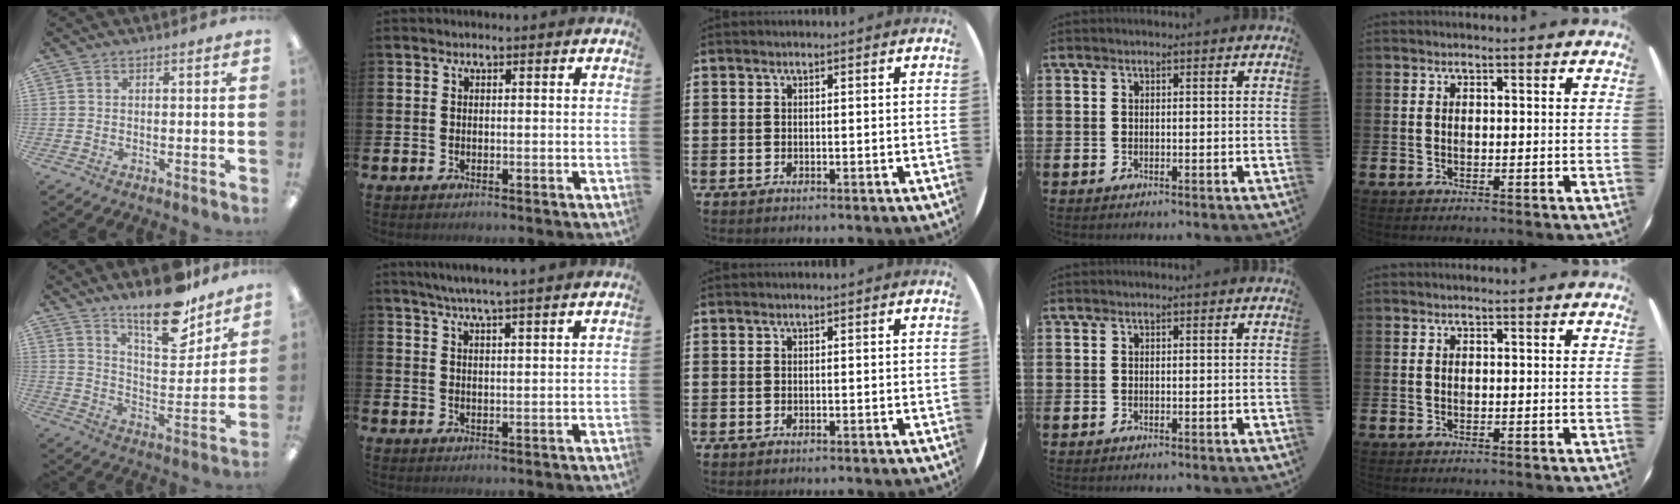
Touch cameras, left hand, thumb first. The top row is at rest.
{"thumb": {"total": 17.6, "force": [13.7, 6.1, 9.2], "torque": [-0.133, -0.093, 0.231]}, "index": {"total": 4.9, "force": [4.7, -0.8, 1.3], "torque": [-0.044, -0.017, 0.084]}}